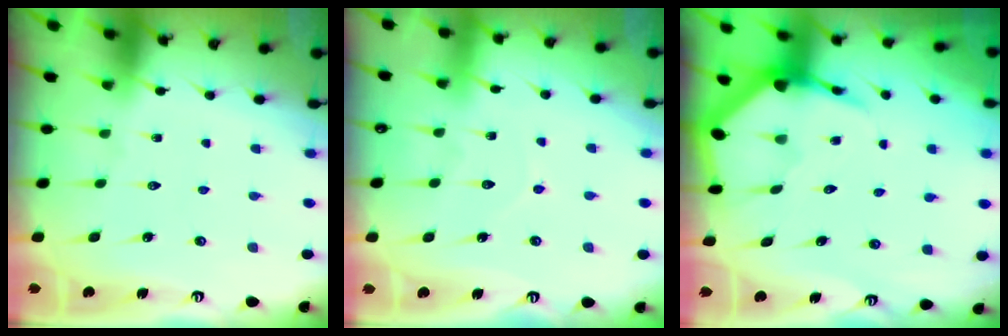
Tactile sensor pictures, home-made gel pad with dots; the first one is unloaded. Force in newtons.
{"total": 4.0, "press": 4.0, "slide": 0.4}
{"total": 5.4, "press": 5.4, "slide": 0.7}